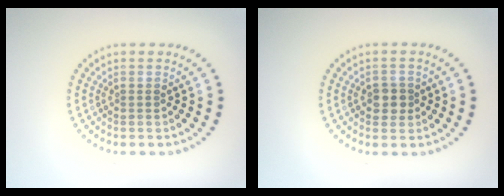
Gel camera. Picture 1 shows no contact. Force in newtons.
{"total": 1.8, "press": 1.8, "slide": 0.6}